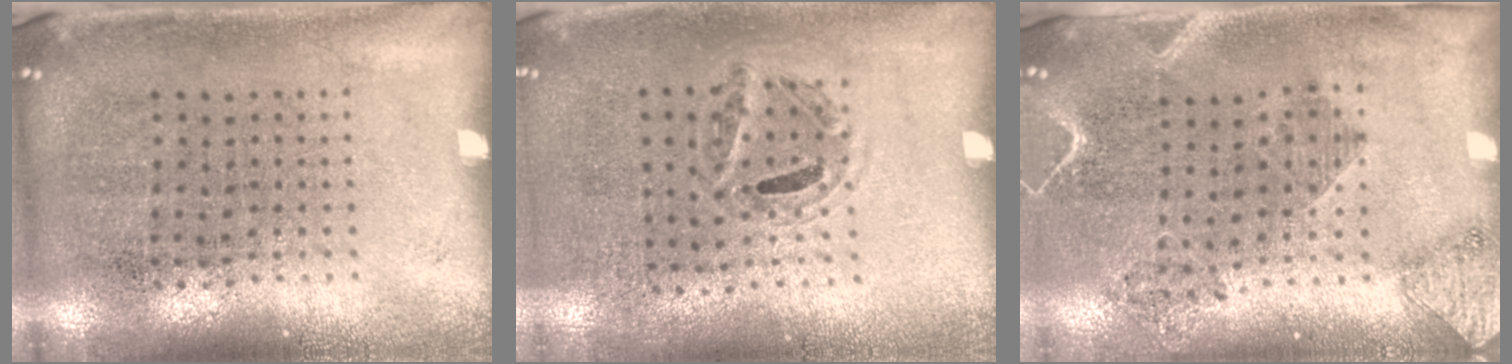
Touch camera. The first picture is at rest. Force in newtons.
{"total": 1.0, "press": 0.7, "slide": 0.8}
{"total": 1.9, "press": 1.6, "slide": 0.9}